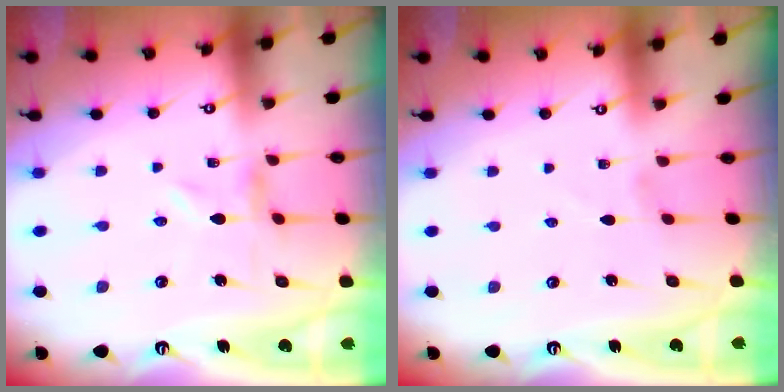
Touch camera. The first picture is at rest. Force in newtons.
{"total": 1.2, "press": 1.2, "slide": 0.0}